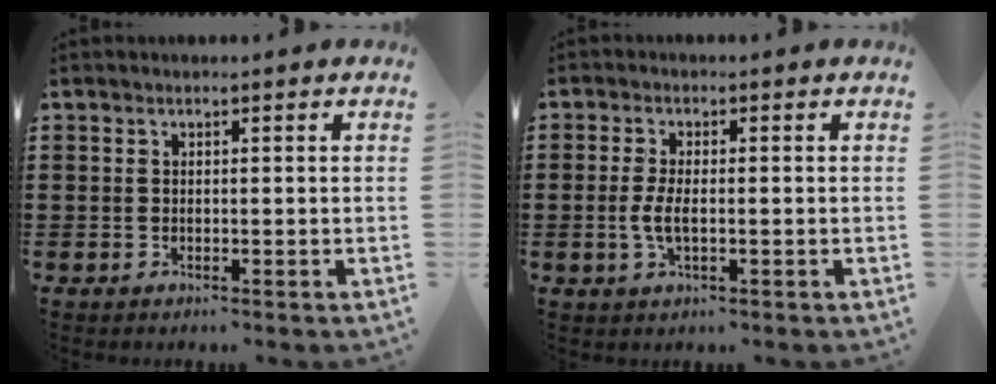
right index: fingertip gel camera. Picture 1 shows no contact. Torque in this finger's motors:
{"motor_torque": [2.14, 0.00, 0.32, 0.11]}